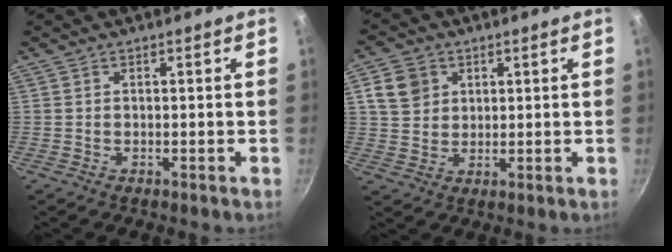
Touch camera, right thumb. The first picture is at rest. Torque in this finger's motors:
{"motor_torque": [-0.02, 0.04, 0.16, -0.16, 0.07]}